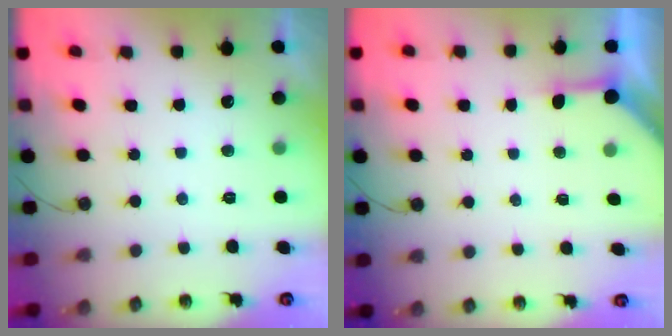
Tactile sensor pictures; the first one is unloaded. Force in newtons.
{"total": 3.8, "press": 3.7, "slide": 0.4}